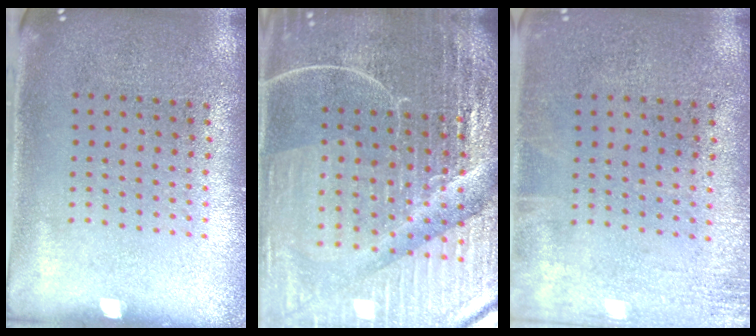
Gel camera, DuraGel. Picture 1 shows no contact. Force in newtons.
{"total": 7.1, "press": 6.2, "slide": 3.4}
{"total": 1.5, "press": 1.5, "slide": 0.2}